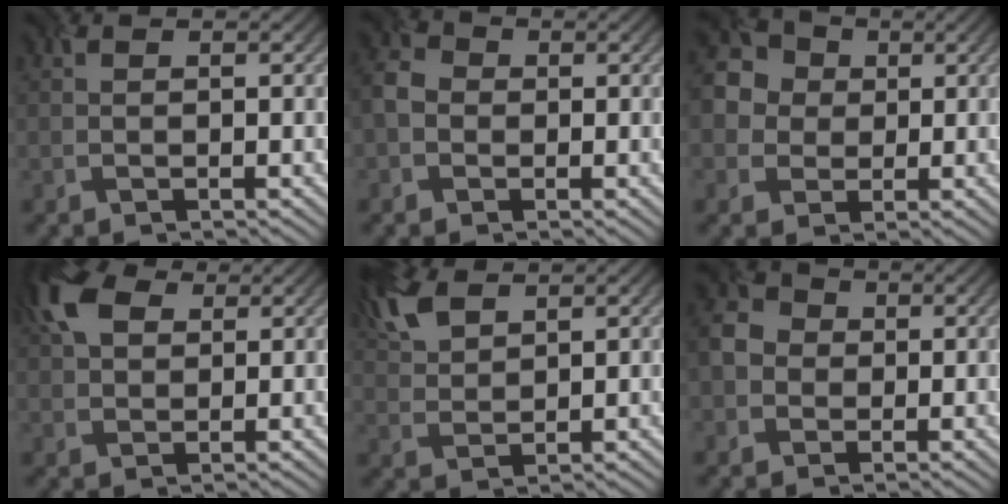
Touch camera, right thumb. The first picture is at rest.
{"total": 2.7, "force": [-0.9, 2.4, 0.9], "torque": [-0.029, 0.001, -0.027]}
{"total": 6.4, "force": [0.7, 6.0, 2.1], "torque": [-0.066, 0.018, -0.007]}
{"total": 6.5, "force": [3.0, 4.0, 4.2], "torque": [-0.110, 0.020, 0.053]}
{"total": 5.8, "force": [3.8, 2.6, 3.6], "torque": [-0.097, 0.014, 0.078]}
{"total": 4.0, "force": [-0.6, 3.8, 1.2], "torque": [-0.035, -0.005, -0.022]}